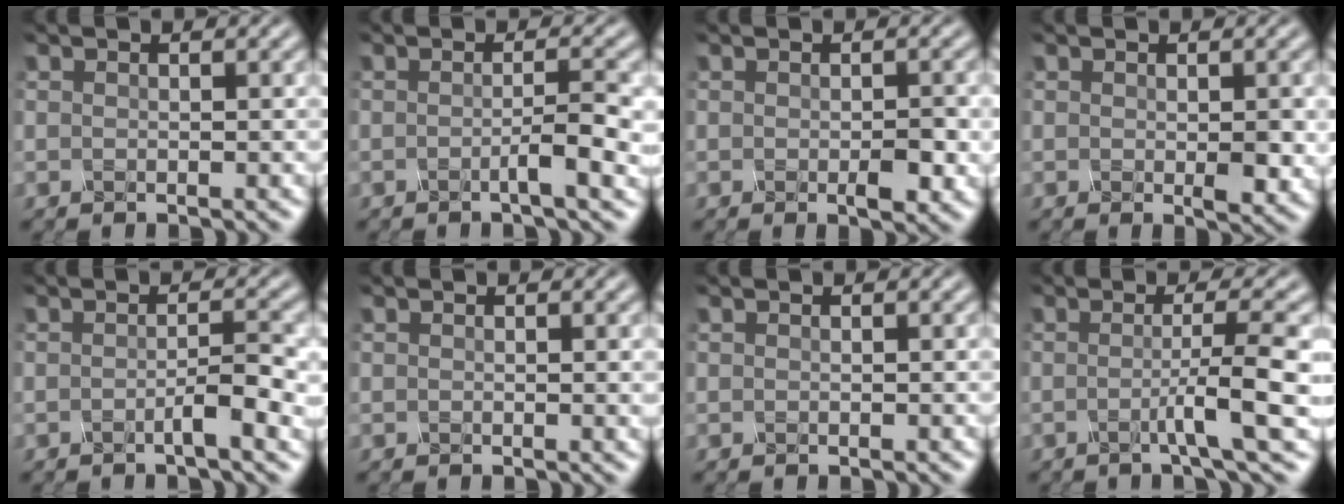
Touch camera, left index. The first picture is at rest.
{"total": 2.9, "force": [-0.8, 0.5, 2.8], "torque": [-0.043, -0.001, -0.016]}
{"total": 2.3, "force": [-0.7, 0.8, 2.1], "torque": [-0.035, -0.004, -0.005]}
{"total": 2.4, "force": [-0.1, 0.8, 2.2], "torque": [-0.037, -0.005, 0.004]}
{"total": 2.6, "force": [-0.9, 0.4, 2.4], "torque": [-0.039, 0.002, -0.019]}
{"total": 0.5, "force": [0.3, 0.1, 0.4], "torque": [-0.007, 0.001, 0.004]}
{"total": 0.0}
{"total": 5.1, "force": [-1.0, 0.6, 5.0], "torque": [-0.074, -0.002, -0.022]}